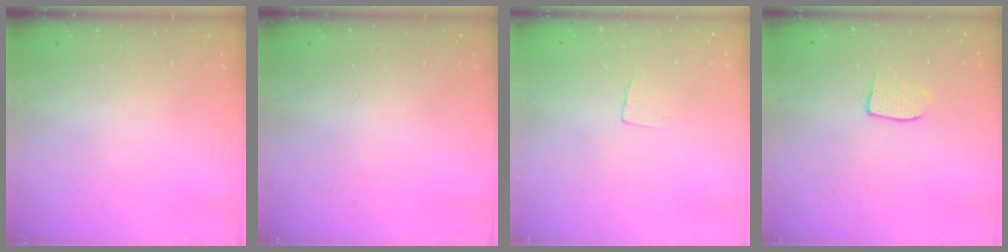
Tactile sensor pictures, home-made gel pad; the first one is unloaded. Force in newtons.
{"total": 0.0}
{"total": 3.9, "press": 3.9, "slide": 0.3}
{"total": 5.6, "press": 5.6, "slide": 0.3}